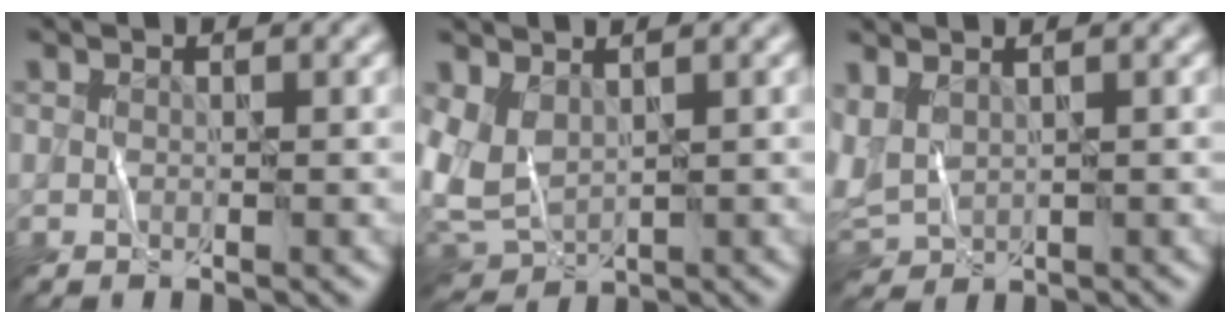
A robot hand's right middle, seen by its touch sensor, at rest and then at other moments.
{"total": 4.0, "force": [0.9, 2.6, 2.8], "torque": [-0.073, -0.009, 0.020]}
{"total": 2.5, "force": [0.3, 1.7, 1.8], "torque": [-0.058, 0.002, 0.008]}